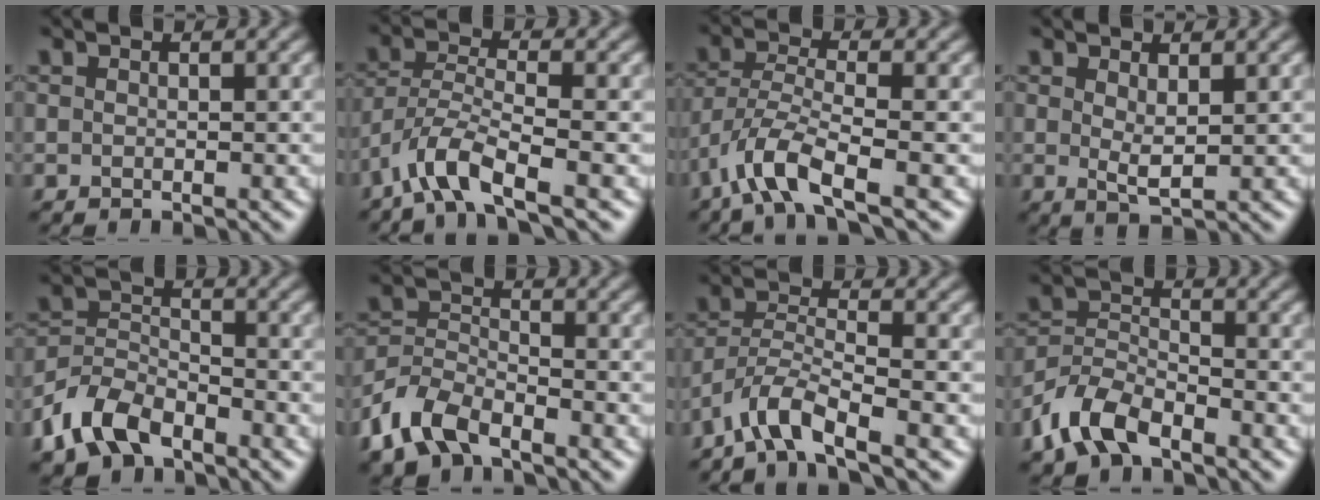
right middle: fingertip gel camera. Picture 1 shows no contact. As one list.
[{"total": 4.7, "force": [-3.3, 1.0, 3.3], "torque": [-0.064, 0.001, -0.073]}, {"total": 5.2, "force": [-3.3, 1.2, 3.9], "torque": [-0.080, -0.002, -0.075]}, {"total": 1.7, "force": [0.7, 0.4, 1.5], "torque": [-0.031, -0.006, 0.016]}, {"total": 5.9, "force": [-4.1, 3.2, 2.7], "torque": [-0.060, -0.002, -0.092]}, {"total": 5.5, "force": [-4.0, 2.7, 2.7], "torque": [-0.059, -0.003, -0.090]}, {"total": 4.4, "force": [-3.3, 0.8, 2.7], "torque": [-0.051, 0.004, -0.076]}, {"total": 5.4, "force": [-3.8, 2.7, 2.7], "torque": [-0.056, 0.000, -0.087]}]